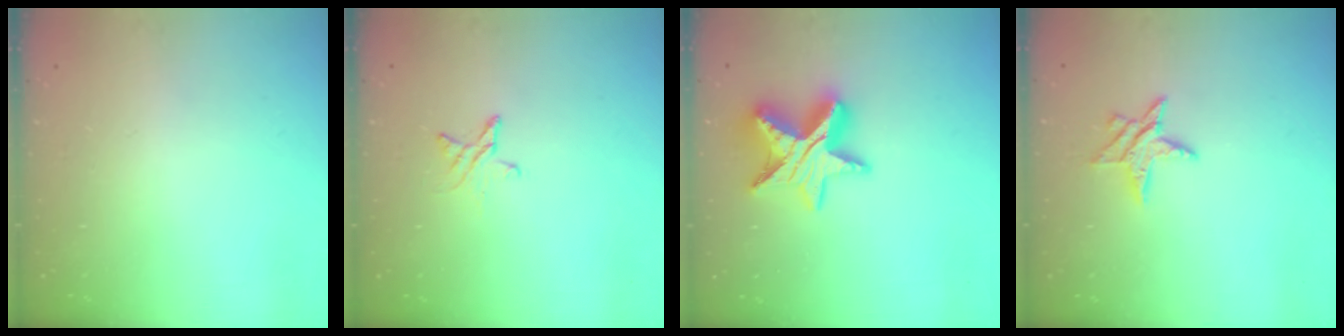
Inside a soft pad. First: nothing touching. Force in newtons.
{"total": 5.7, "press": 5.7, "slide": 0.5}
{"total": 14.7, "press": 14.6, "slide": 0.9}
{"total": 6.7, "press": 6.7, "slide": 0.2}